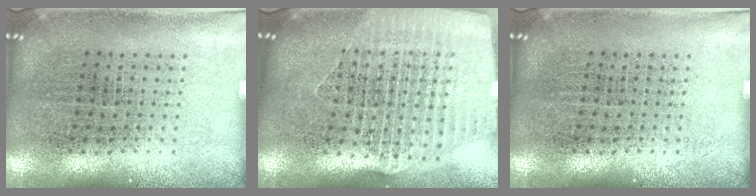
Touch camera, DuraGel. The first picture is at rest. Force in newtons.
{"total": 2.7, "press": 2.3, "slide": 1.4}
{"total": 0.0}